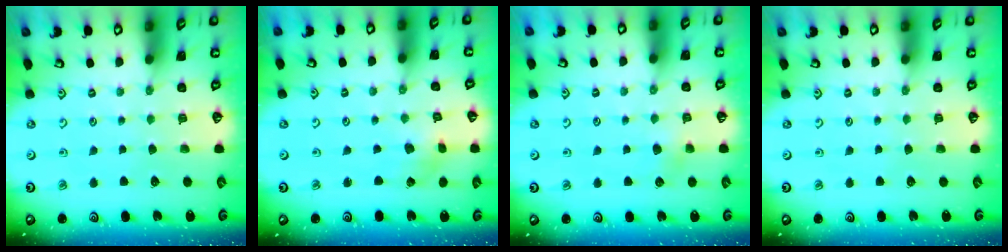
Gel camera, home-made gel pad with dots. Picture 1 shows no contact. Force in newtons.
{"total": 2.5, "press": 2.4, "slide": 0.5}
{"total": 3.2, "press": 3.2, "slide": 0.4}
{"total": 0.0}